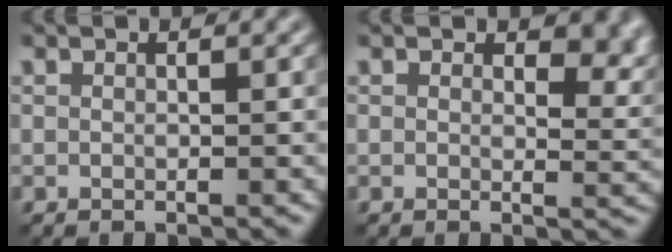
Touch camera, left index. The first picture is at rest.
{"total": 4.1, "force": [2.3, 2.2, 2.7], "torque": [-0.031, -0.006, 0.026]}